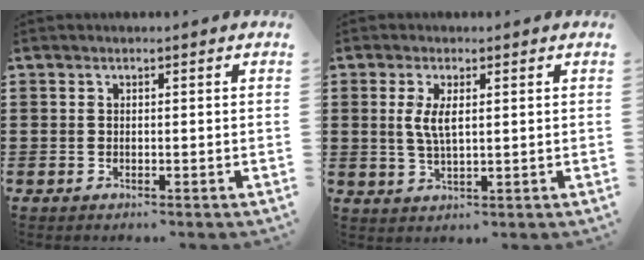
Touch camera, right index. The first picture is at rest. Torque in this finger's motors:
{"motor_torque": [0.35, -0.23, 0.14, 0.10]}